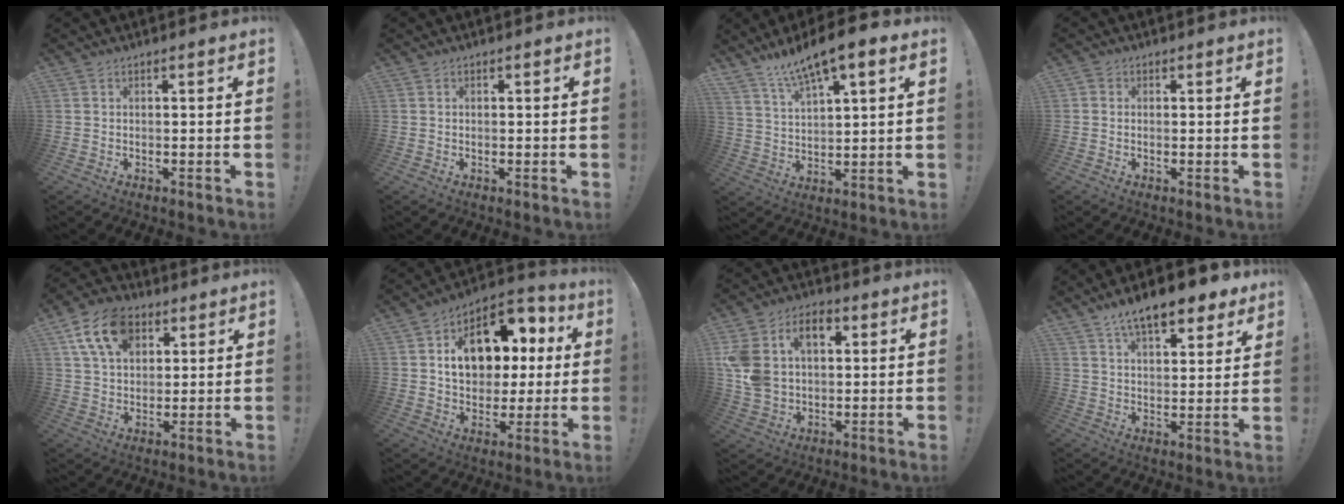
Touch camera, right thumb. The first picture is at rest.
{"total": 0.0}
{"total": 10.9, "force": [8.6, 2.8, 6.1], "torque": [-0.118, -0.049, 0.154]}
{"total": 1.1, "force": [-0.1, 1.0, 0.5], "torque": [-0.015, 0.006, -0.002]}
{"total": 14.7, "force": [6.6, 10.2, 8.3], "torque": [-0.134, -0.017, 0.129]}
{"total": 16.7, "force": [4.3, 12.1, 10.7], "torque": [-0.152, -0.010, 0.088]}
{"total": 15.3, "force": [4.6, 11.3, 9.3], "torque": [-0.185, -0.010, 0.087]}
{"total": 12.6, "force": [8.9, 4.5, 7.6], "torque": [-0.121, -0.053, 0.153]}